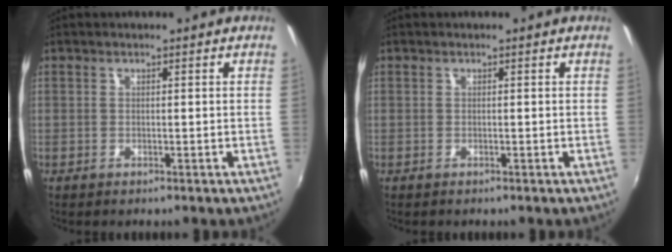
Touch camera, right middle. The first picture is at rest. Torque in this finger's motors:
{"motor_torque": [-0.37, 0.01, 0.05, 0.00]}